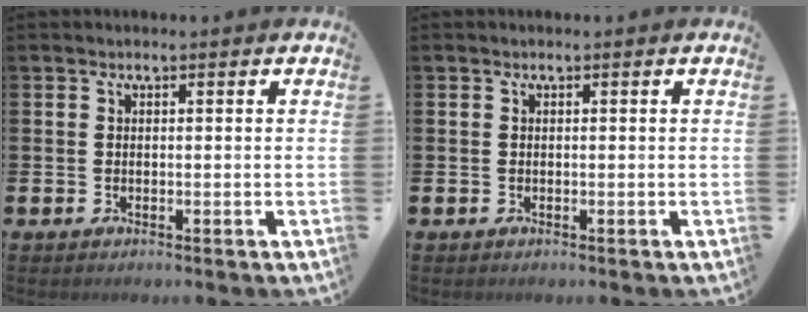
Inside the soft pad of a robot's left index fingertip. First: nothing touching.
{"total": 0.0}